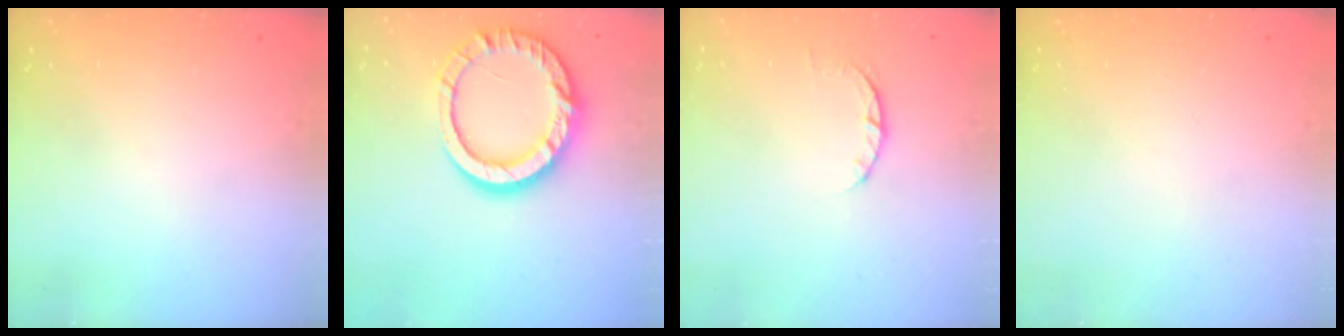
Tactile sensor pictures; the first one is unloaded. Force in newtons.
{"total": 14.7, "press": 14.7, "slide": 1.0}
{"total": 3.2, "press": 3.2, "slide": 0.4}
{"total": 0.0}